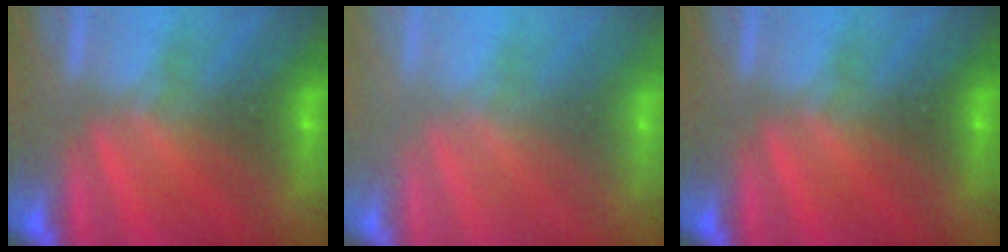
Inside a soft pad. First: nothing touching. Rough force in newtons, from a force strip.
{"total": 2.7}
{"total": 0.0}